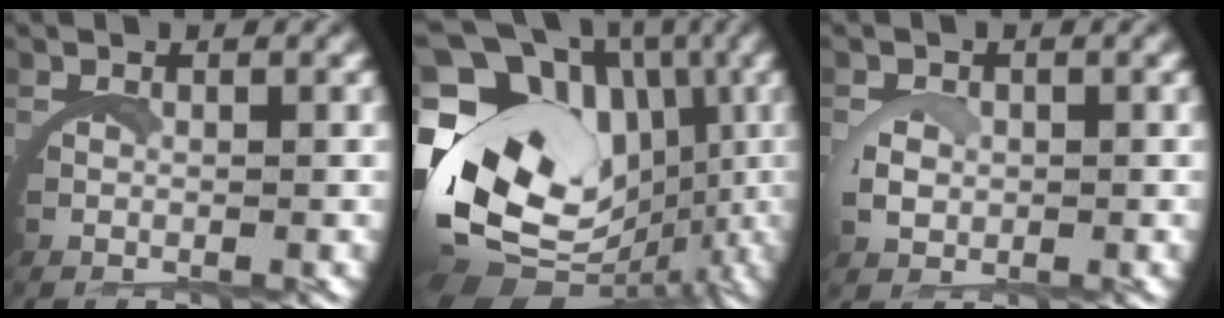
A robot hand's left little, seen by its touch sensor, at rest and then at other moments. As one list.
[{"total": 20.0, "force": [-2.2, 15.0, 13.0], "torque": [-0.273, -0.067, -0.014]}, {"total": 1.4, "force": [0.6, 0.7, 1.0], "torque": [-0.034, -0.002, 0.012]}]